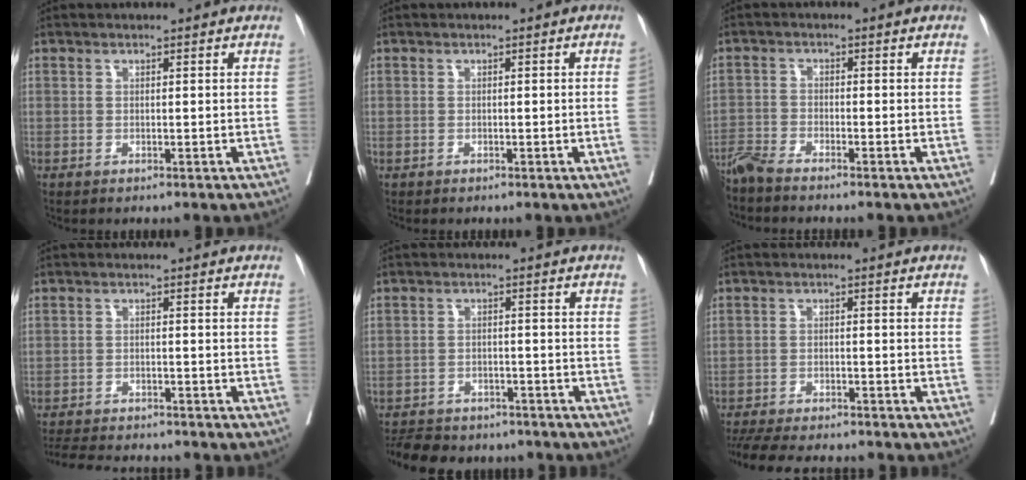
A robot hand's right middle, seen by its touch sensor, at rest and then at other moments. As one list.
[{"total": 1.1, "force": [-0.2, -0.4, 1.0], "torque": [-0.010, 0.002, -0.003]}, {"total": 3.7, "force": [-3.5, -0.4, 1.2], "torque": [-0.023, -0.013, -0.072]}, {"total": 10.6, "force": [-9.9, 1.6, 3.4], "torque": [-0.055, -0.006, -0.143]}, {"total": 12.6, "force": [-11.1, 4.6, 3.8], "torque": [-0.077, 0.003, -0.146]}, {"total": 12.8, "force": [-11.6, 2.1, 5.1], "torque": [-0.087, -0.016, -0.166]}]